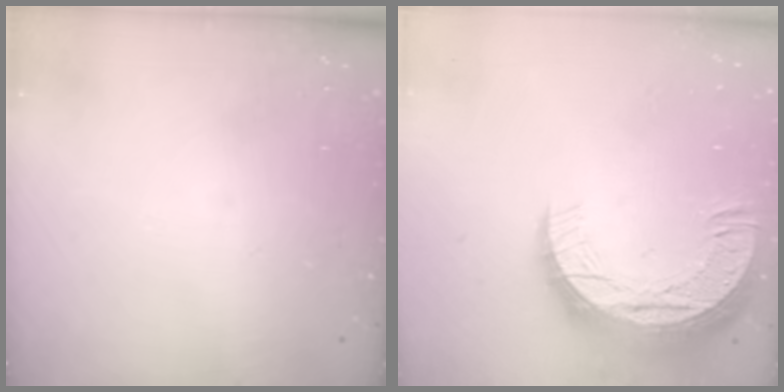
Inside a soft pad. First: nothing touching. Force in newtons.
{"total": 16.4, "press": 16.4, "slide": 1.0}